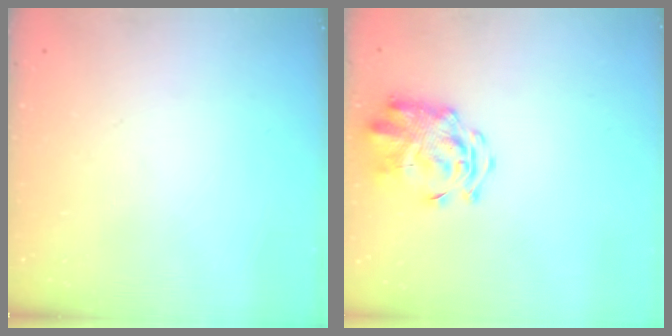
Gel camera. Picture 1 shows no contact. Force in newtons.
{"total": 3.1, "press": 2.9, "slide": 1.0}